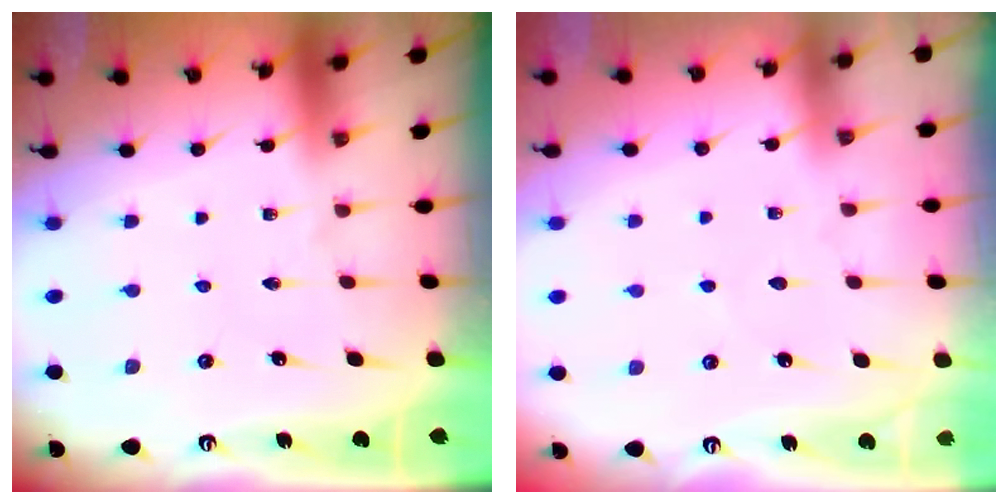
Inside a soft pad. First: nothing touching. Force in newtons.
{"total": 2.5, "press": 2.5, "slide": 0.4}